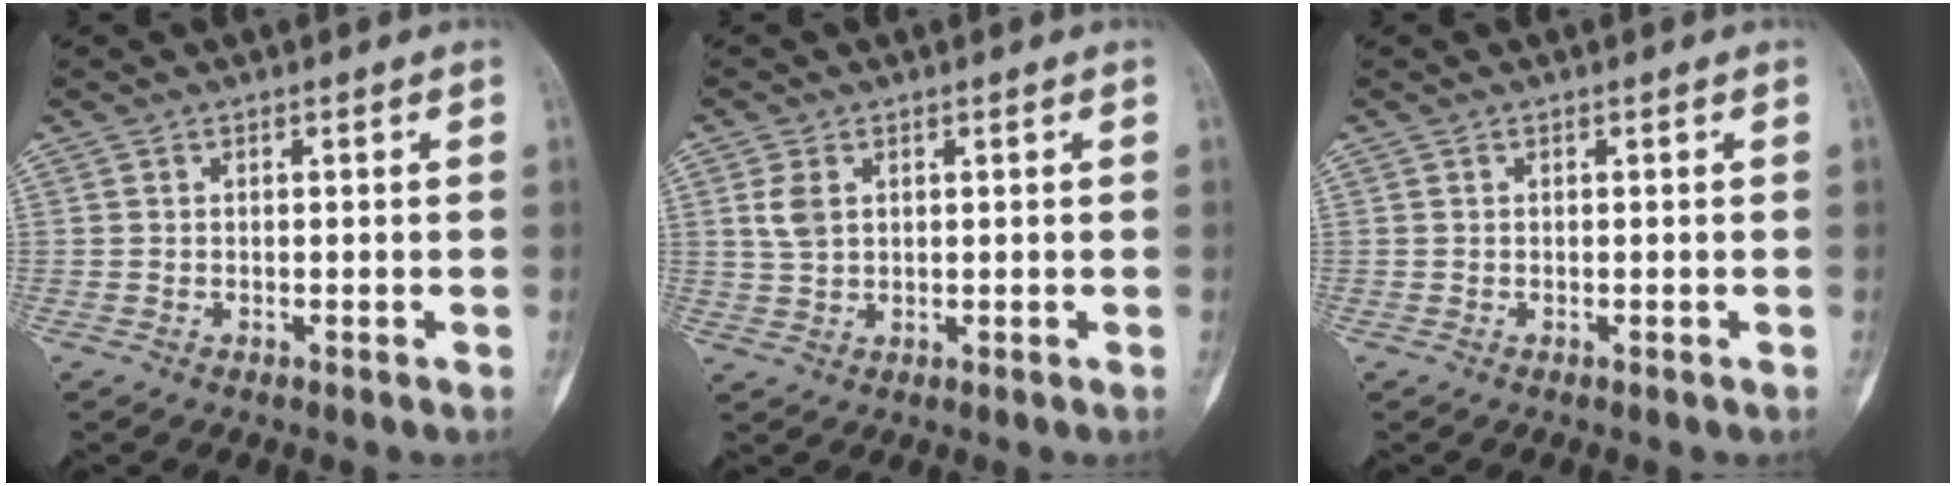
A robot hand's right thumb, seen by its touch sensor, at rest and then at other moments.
{"total": 3.6, "force": [1.2, 2.3, 2.5], "torque": [-0.050, 0.001, 0.028]}
{"total": 0.0}